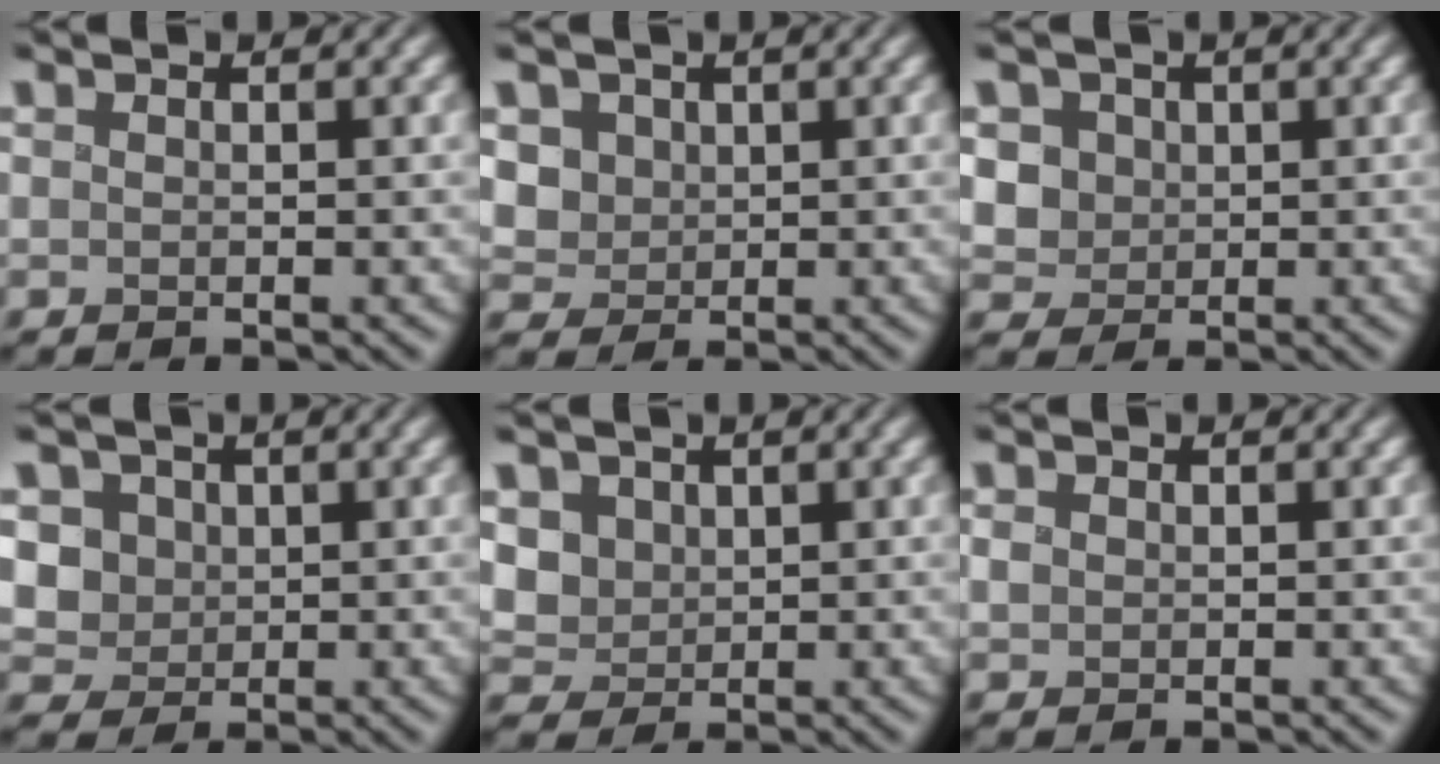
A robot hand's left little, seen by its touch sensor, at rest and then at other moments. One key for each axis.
{"total": 3.3, "fx": 0.4, "fy": 2.9, "fz": 1.4, "tx": -0.040, "ty": -0.003, "tz": 0.008}
{"total": 3.7, "fx": 0.4, "fy": 3.4, "fz": 1.5, "tx": -0.044, "ty": 0.006, "tz": 0.012}
{"total": 4.7, "fx": 0.5, "fy": 4.2, "fz": 2.0, "tx": -0.054, "ty": 0.011, "tz": 0.007}
{"total": 3.6, "fx": 0.4, "fy": 3.2, "fz": 1.7, "tx": -0.047, "ty": -0.001, "tz": 0.004}
{"total": 0.6, "fx": 0.1, "fy": 0.6, "fz": 0.2, "tx": -0.003, "ty": 0.001, "tz": 0.003}